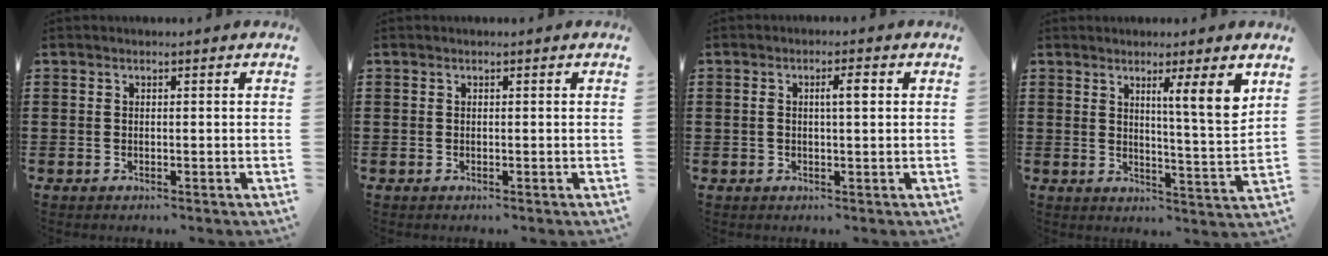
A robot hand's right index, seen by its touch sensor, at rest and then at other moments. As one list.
[{"total": 0.0}, {"total": 2.8, "force": [0.5, 0.6, 2.7], "torque": [-0.045, 0.001, 0.003]}, {"total": 7.5, "force": [4.0, -0.3, 6.3], "torque": [-0.105, -0.021, 0.059]}]